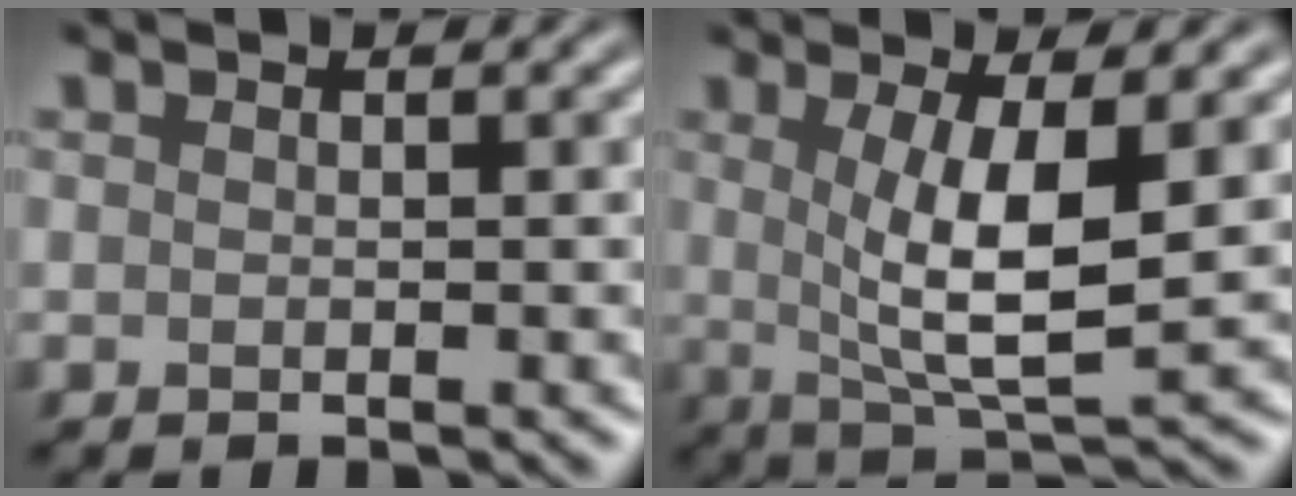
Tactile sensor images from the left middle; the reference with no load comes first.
{"total": 6.4, "force": [0.9, 1.5, 6.2], "torque": [-0.106, -0.003, 0.024]}